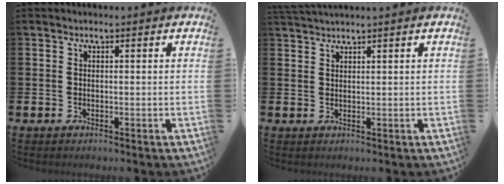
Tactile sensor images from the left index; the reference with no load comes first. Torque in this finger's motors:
{"motor_torque": [0.43, -0.42, -0.01, 0.00]}